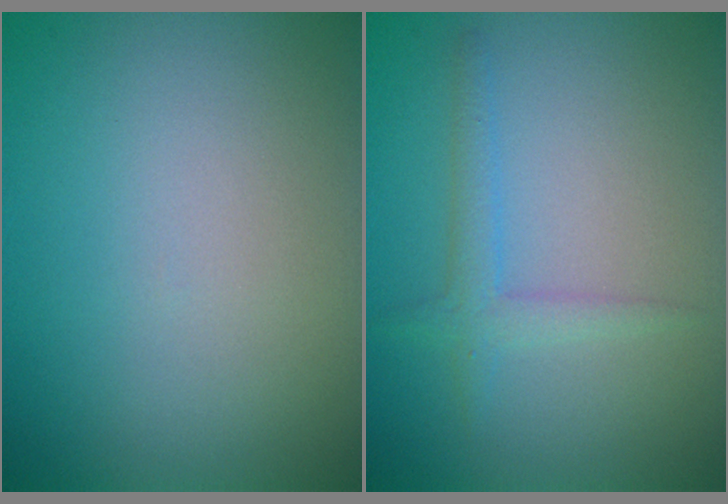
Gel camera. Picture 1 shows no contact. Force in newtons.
{"total": 1.7, "press": 1.7, "slide": 0.0}